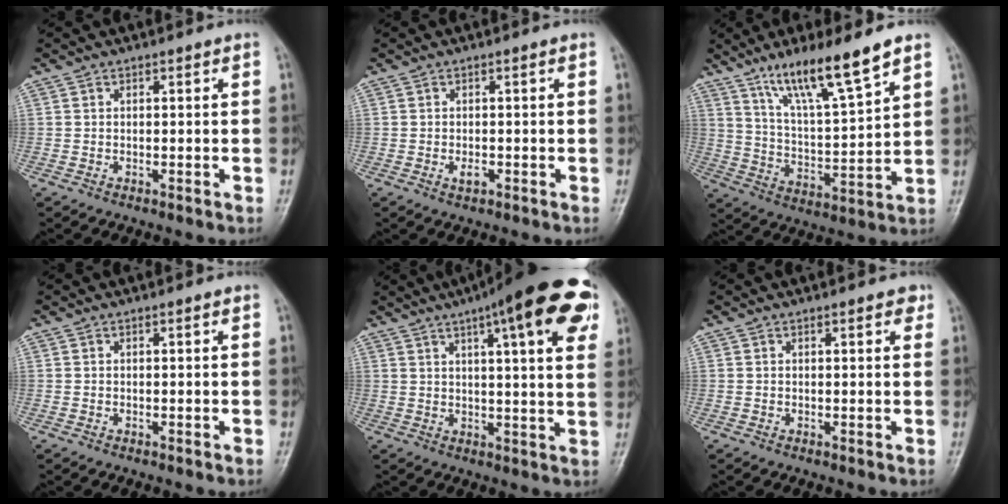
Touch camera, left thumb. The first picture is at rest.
{"total": 1.6, "force": [-0.4, 0.7, 1.4], "torque": [-0.019, 0.001, -0.004]}
{"total": 14.1, "force": [9.6, 1.7, 10.1], "torque": [-0.176, -0.051, 0.182]}
{"total": 0.0}
{"total": 20.5, "force": [10.2, 4.6, 17.1], "torque": [-0.225, -0.002, 0.131]}
{"total": 1.8, "force": [1.1, 0.7, 1.2], "torque": [-0.009, -0.002, 0.010]}